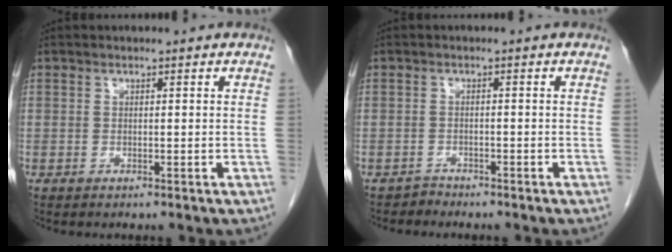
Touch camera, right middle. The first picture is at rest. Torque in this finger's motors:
{"motor_torque": [-0.56, -0.15, -0.02, -0.02]}